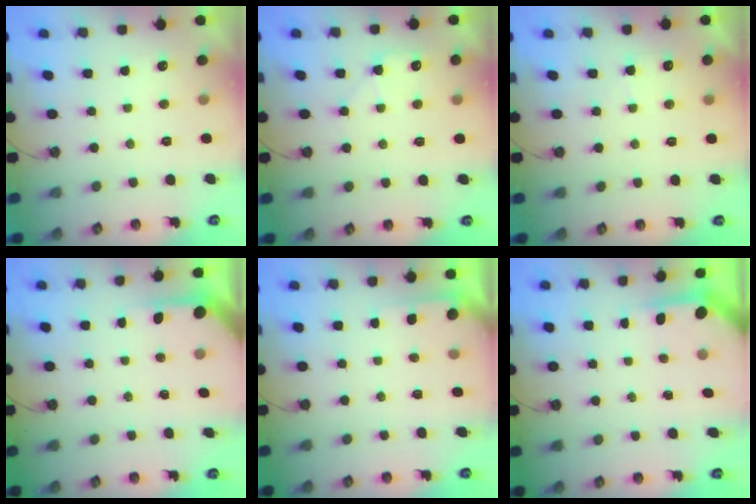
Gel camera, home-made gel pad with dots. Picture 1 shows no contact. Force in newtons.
{"total": 5.6, "press": 5.6, "slide": 1.0}
{"total": 4.0, "press": 4.0, "slide": 0.8}
{"total": 3.9, "press": 3.8, "slide": 0.4}
{"total": 2.4, "press": 2.4, "slide": 0.2}
{"total": 3.6, "press": 3.6, "slide": 0.3}